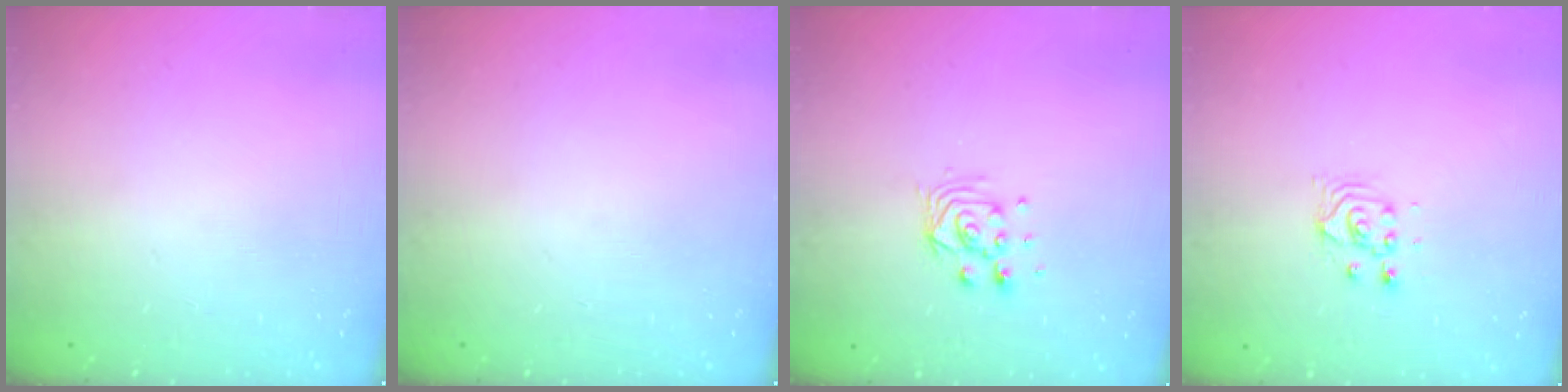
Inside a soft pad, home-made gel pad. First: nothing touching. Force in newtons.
{"total": 0.0}
{"total": 6.8, "press": 6.8, "slide": 0.5}
{"total": 2.8, "press": 2.8, "slide": 0.1}